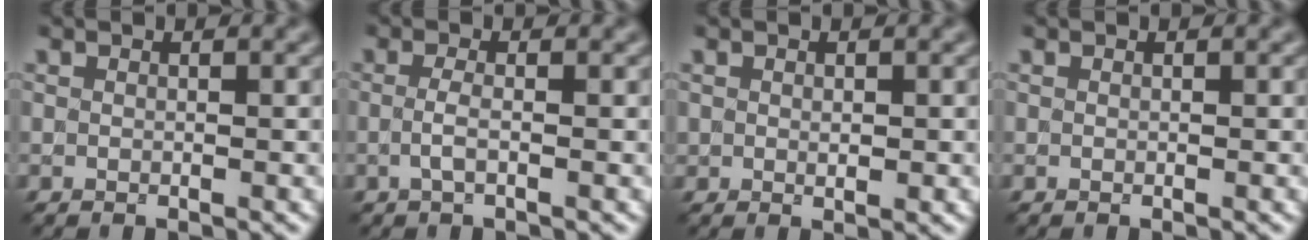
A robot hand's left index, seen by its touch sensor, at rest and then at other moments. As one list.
[{"total": 1.6, "force": [-0.2, 0.5, 1.5], "torque": [-0.033, -0.001, -0.010]}, {"total": 1.1, "force": [0.1, 0.7, 0.9], "torque": [-0.016, -0.002, 0.004]}, {"total": 0.0}]